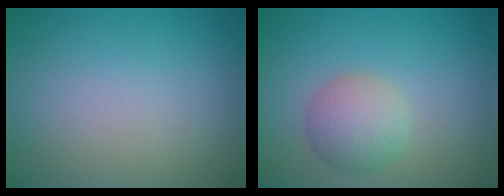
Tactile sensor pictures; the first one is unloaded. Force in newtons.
{"total": 3.5, "press": 3.5, "slide": 0.1}